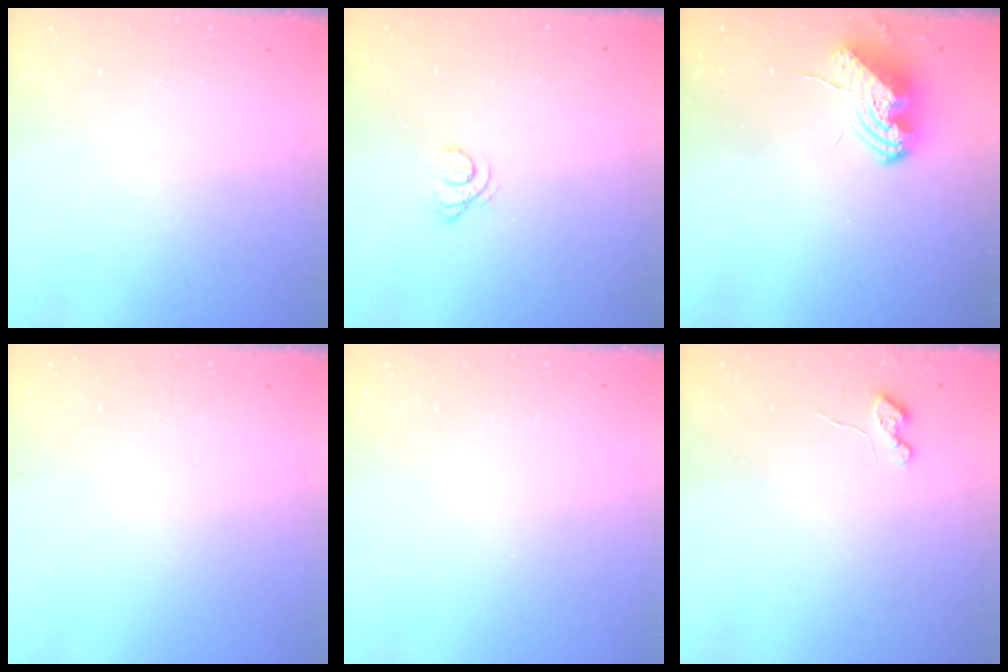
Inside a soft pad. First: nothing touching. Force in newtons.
{"total": 1.8, "press": 1.8, "slide": 0.2}
{"total": 8.8, "press": 8.7, "slide": 1.1}
{"total": 0.0}
{"total": 0.0}
{"total": 4.1, "press": 4.1, "slide": 0.4}